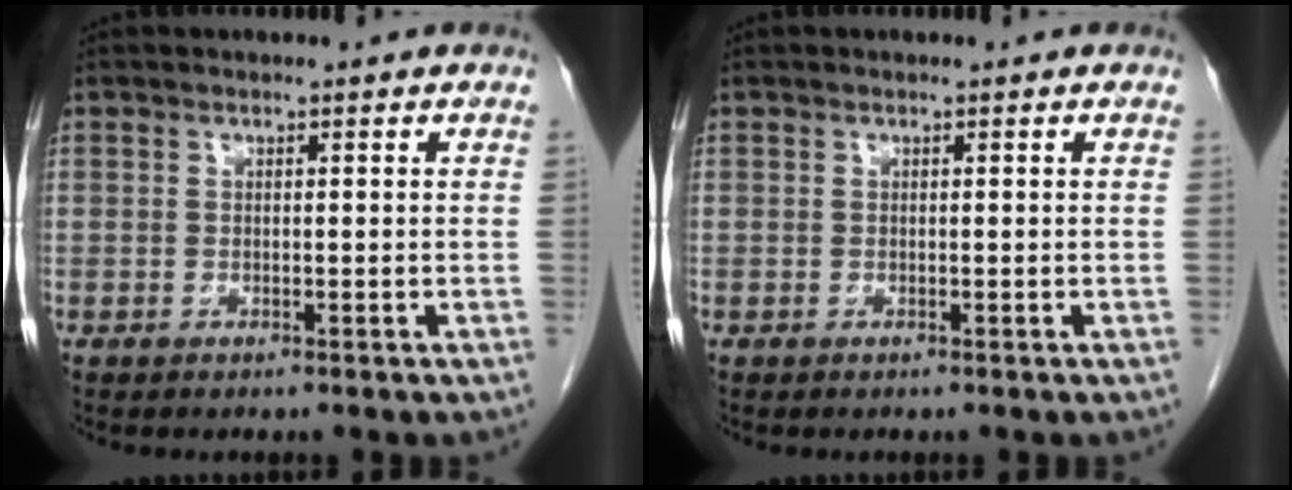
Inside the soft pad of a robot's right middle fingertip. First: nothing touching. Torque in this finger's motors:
{"motor_torque": [0.06, 0.20, -0.09, -0.01]}